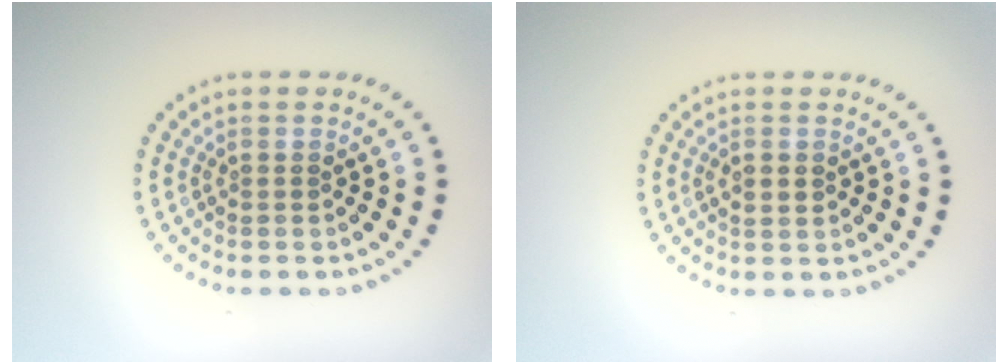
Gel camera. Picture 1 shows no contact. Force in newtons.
{"total": 1.9, "press": 1.9, "slide": 0.2}